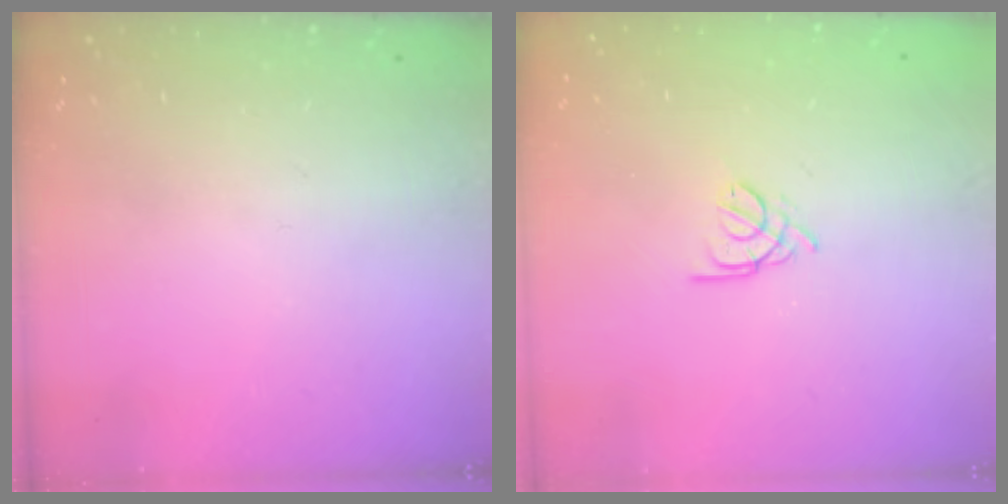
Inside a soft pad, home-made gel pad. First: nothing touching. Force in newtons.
{"total": 1.8, "press": 1.7, "slide": 0.5}